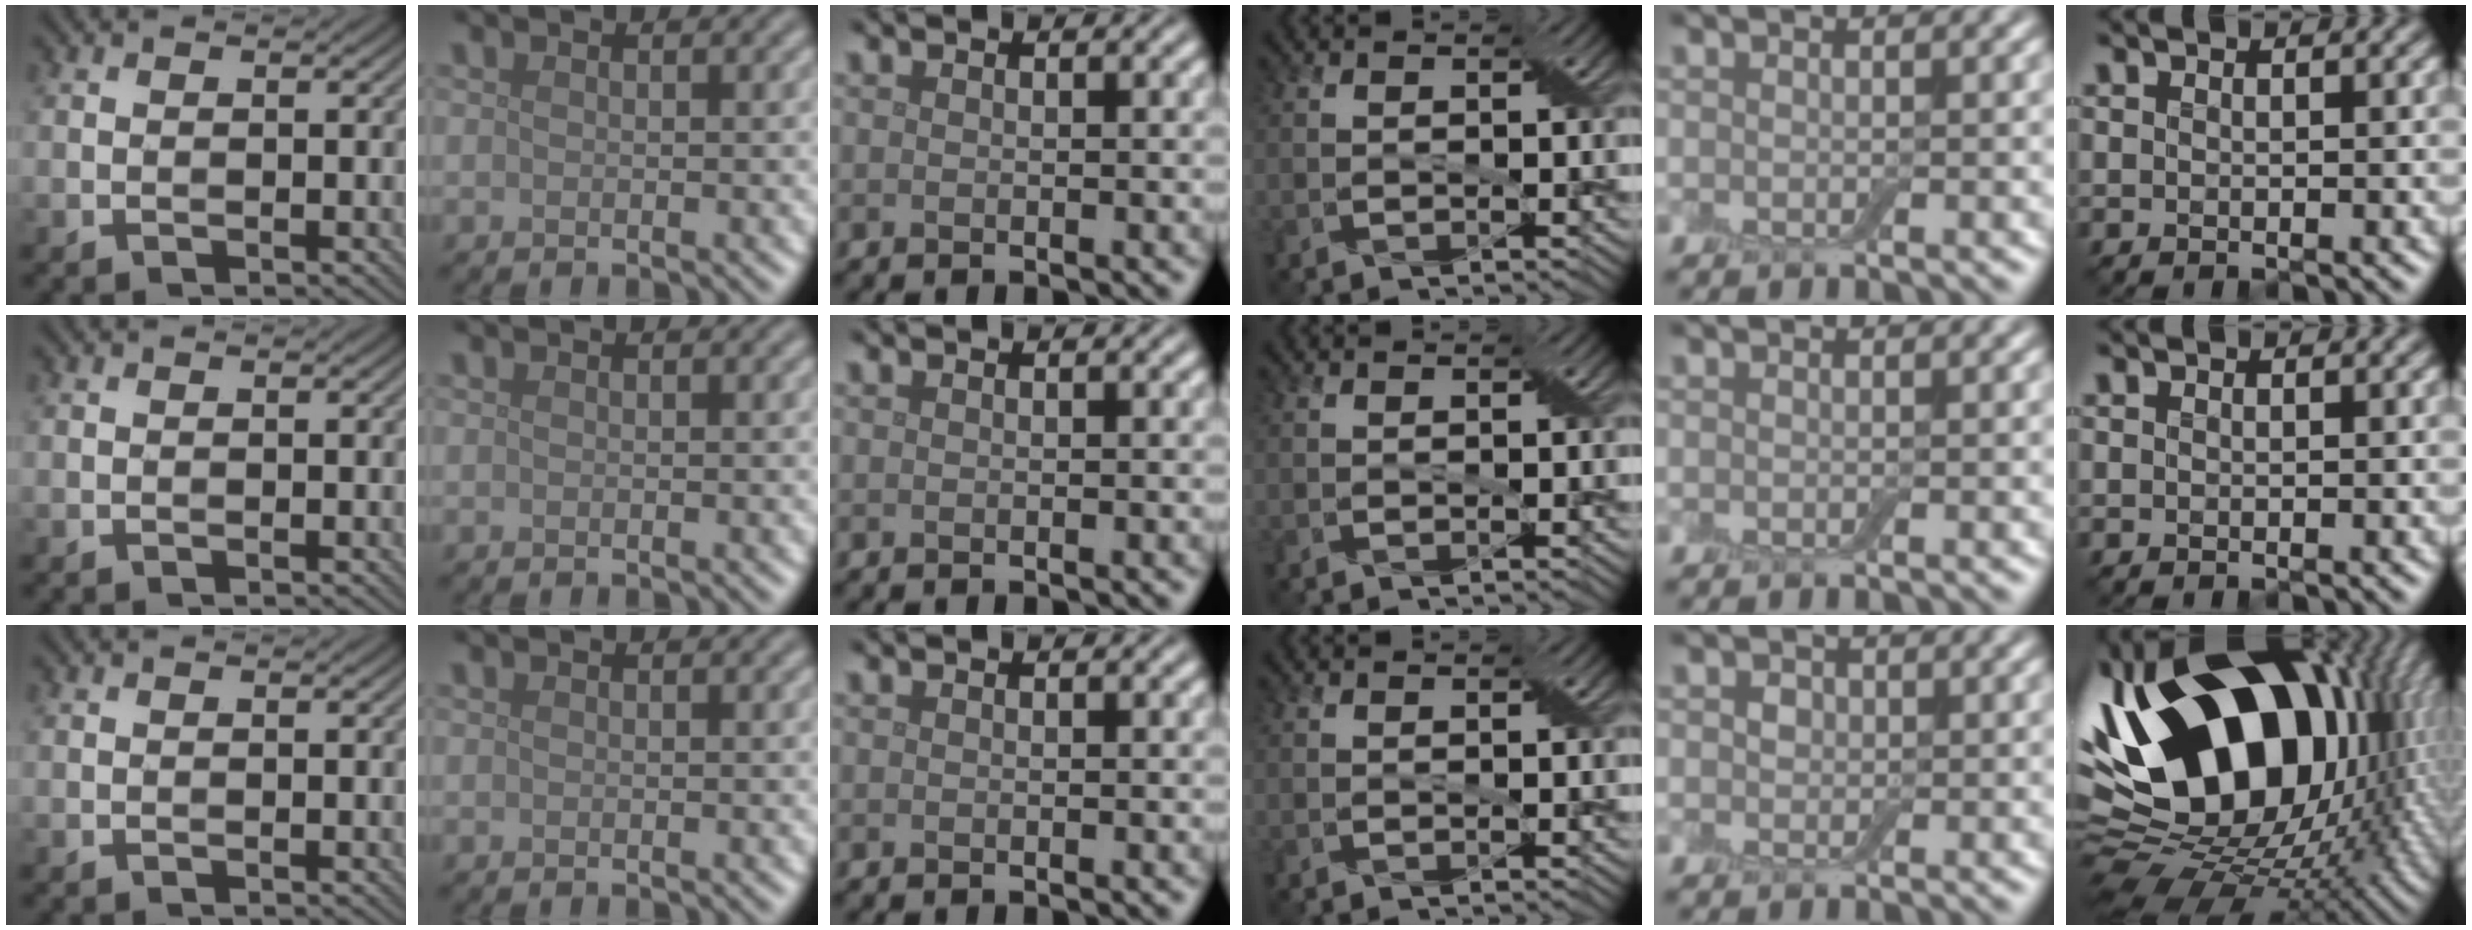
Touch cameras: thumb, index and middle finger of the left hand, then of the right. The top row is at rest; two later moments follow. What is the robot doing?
{"motion": "extract", "object": "drawer"}